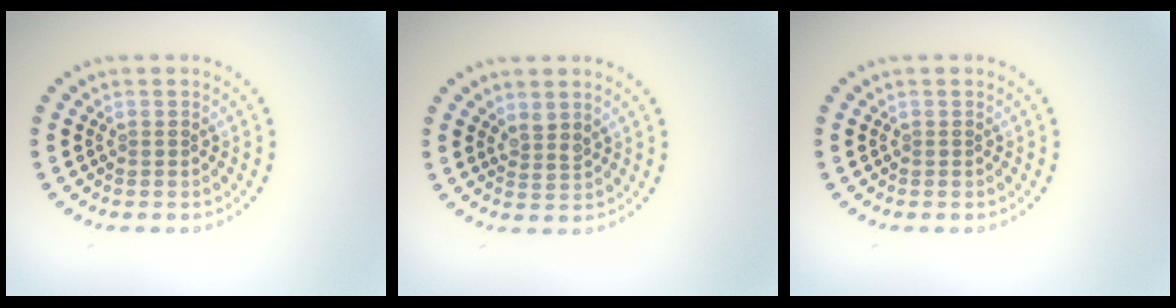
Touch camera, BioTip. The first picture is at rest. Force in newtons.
{"total": 1.3, "press": 1.1, "slide": 0.8}
{"total": 0.0}